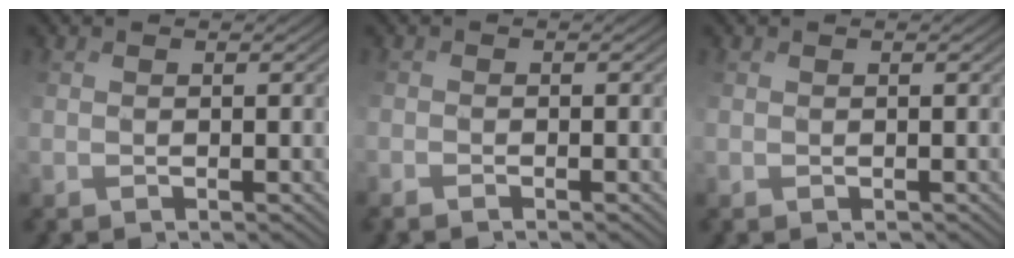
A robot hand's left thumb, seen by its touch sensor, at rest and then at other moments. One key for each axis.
{"total": 1.3, "fx": -1.1, "fy": -0.1, "fz": 0.6, "tx": -0.010, "ty": -0.003, "tz": -0.023}
{"total": 0.9, "fx": -0.3, "fy": 0.7, "fz": 0.5, "tx": -0.014, "ty": -0.001, "tz": -0.003}